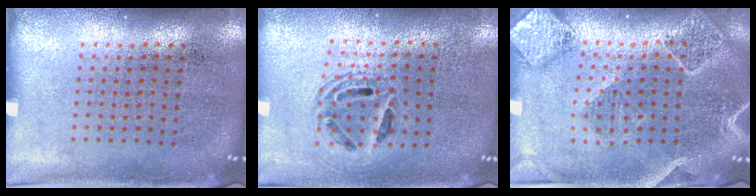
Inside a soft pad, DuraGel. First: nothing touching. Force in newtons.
{"total": 1.3, "press": 1.2, "slide": 0.5}
{"total": 2.4, "press": 2.1, "slide": 1.0}